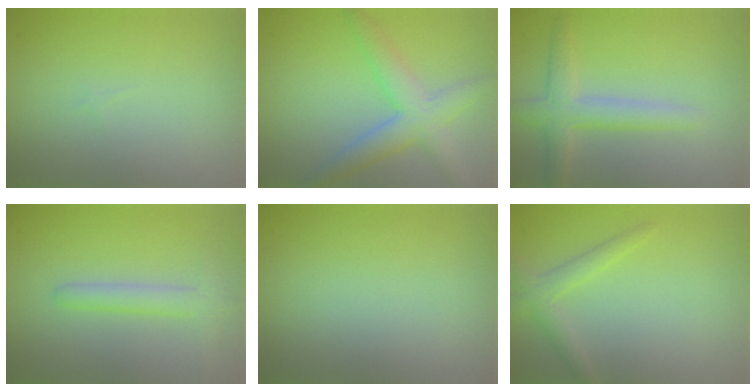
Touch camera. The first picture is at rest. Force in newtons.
{"total": 4.5, "press": 4.5, "slide": 0.2}
{"total": 3.3, "press": 3.3, "slide": 0.0}
{"total": 2.6, "press": 2.6, "slide": 0.2}
{"total": 0.0}
{"total": 2.0, "press": 2.0, "slide": 0.2}